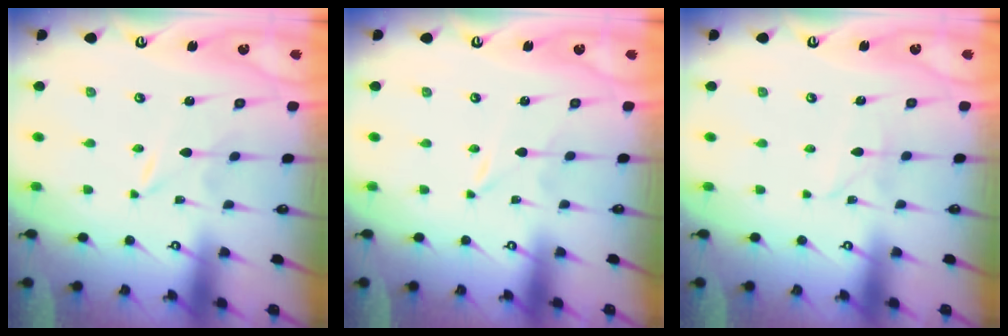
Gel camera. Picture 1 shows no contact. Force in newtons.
{"total": 0.0}
{"total": 2.6, "press": 2.5, "slide": 0.3}